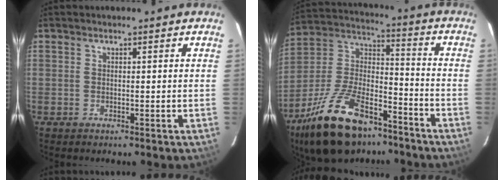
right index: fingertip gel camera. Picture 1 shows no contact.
{"total": 23.4, "force": [-15.4, 10.9, 13.9], "torque": [-0.282, 0.008, -0.256]}